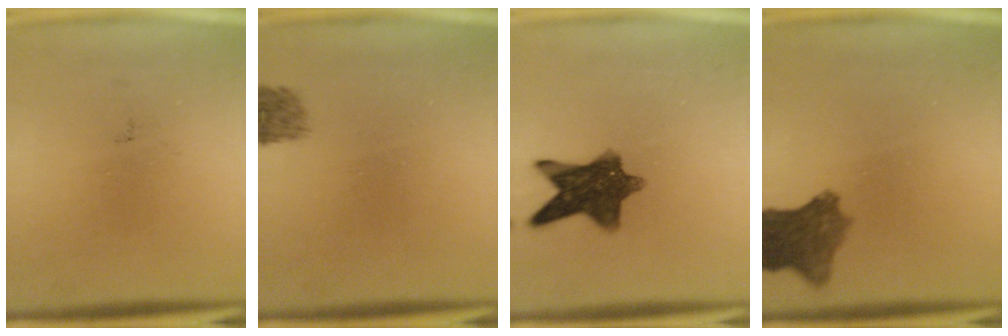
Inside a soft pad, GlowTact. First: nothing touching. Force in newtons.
{"total": 1.8}
{"total": 10.1}
{"total": 7.3}